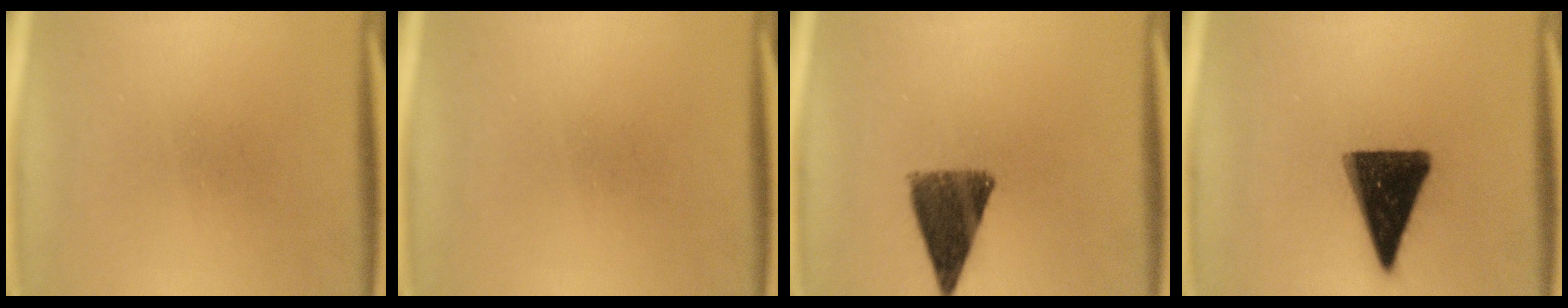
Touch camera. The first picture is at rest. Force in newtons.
{"total": 0.0}
{"total": 10.1}
{"total": 15.0}